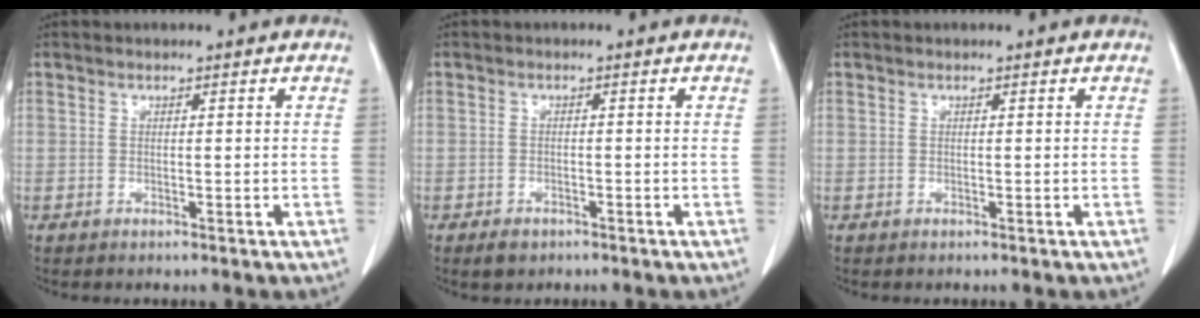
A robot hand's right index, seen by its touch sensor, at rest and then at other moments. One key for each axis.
{"total": 2.0, "fx": -1.4, "fy": 1.2, "fz": 0.8, "tx": -0.018, "ty": -0.002, "tz": -0.014}
{"total": 0.0}